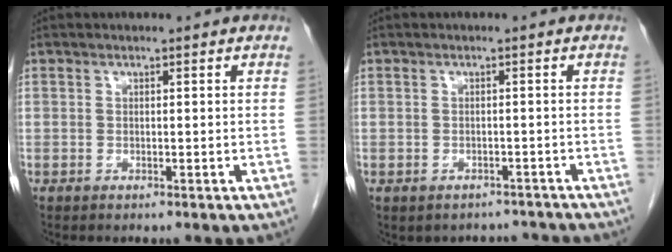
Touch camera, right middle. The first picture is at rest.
{"total": 4.8, "force": [-4.2, 2.4, 0.2], "torque": [0.007, 0.016, -0.046]}